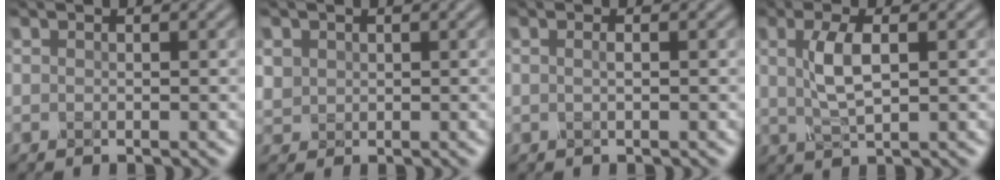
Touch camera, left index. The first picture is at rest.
{"total": 1.6, "force": [0.5, 1.5, 0.3], "torque": [-0.010, -0.003, 0.013]}
{"total": 0.8, "force": [0.1, 0.3, 0.8], "torque": [-0.012, -0.003, -0.001]}
{"total": 3.8, "force": [0.8, 1.3, 3.5], "torque": [-0.076, 0.003, 0.016]}